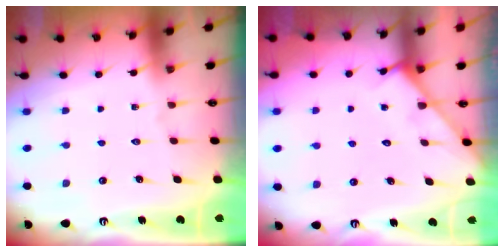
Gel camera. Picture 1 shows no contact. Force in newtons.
{"total": 4.0, "press": 4.0, "slide": 0.4}